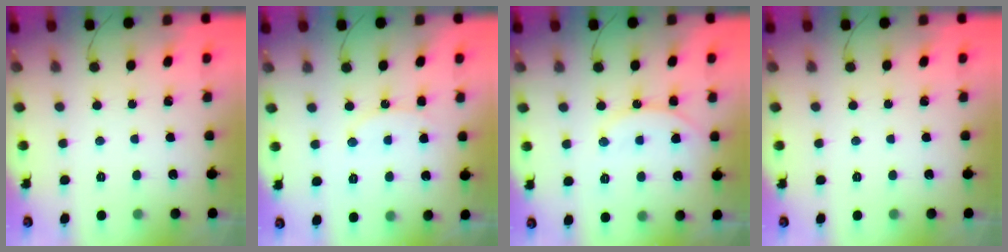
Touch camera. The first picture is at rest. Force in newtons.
{"total": 8.9, "press": 8.8, "slide": 0.9}
{"total": 12.2, "press": 12.1, "slide": 1.3}
{"total": 0.0}